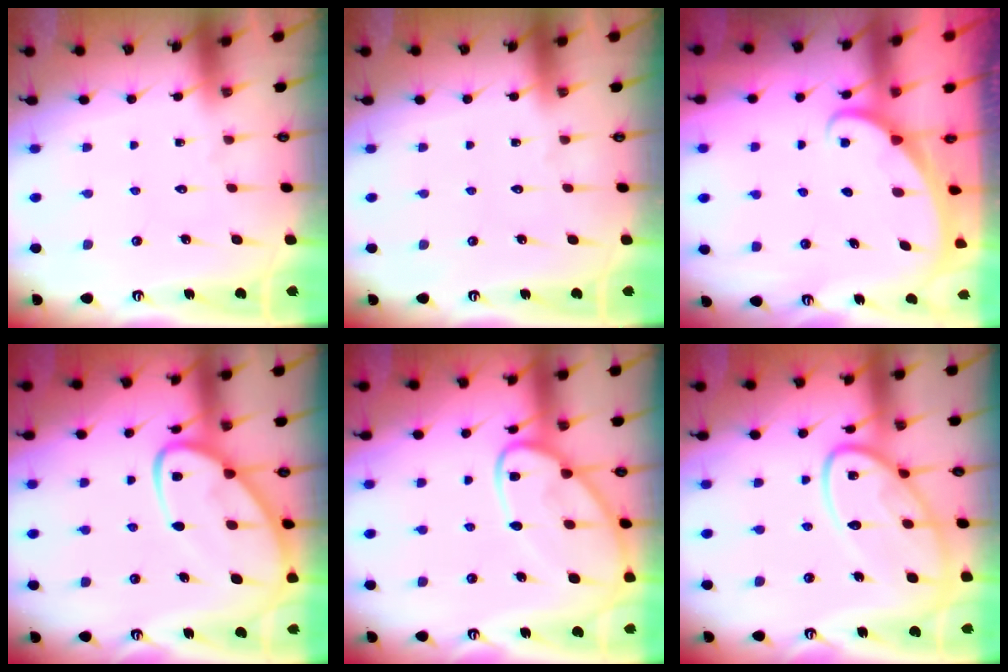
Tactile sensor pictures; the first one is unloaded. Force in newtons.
{"total": 0.0}
{"total": 1.8, "press": 1.8, "slide": 0.1}
{"total": 12.6, "press": 12.6, "slide": 1.2}
{"total": 12.9, "press": 12.8, "slide": 1.1}
{"total": 14.2, "press": 14.1, "slide": 1.4}